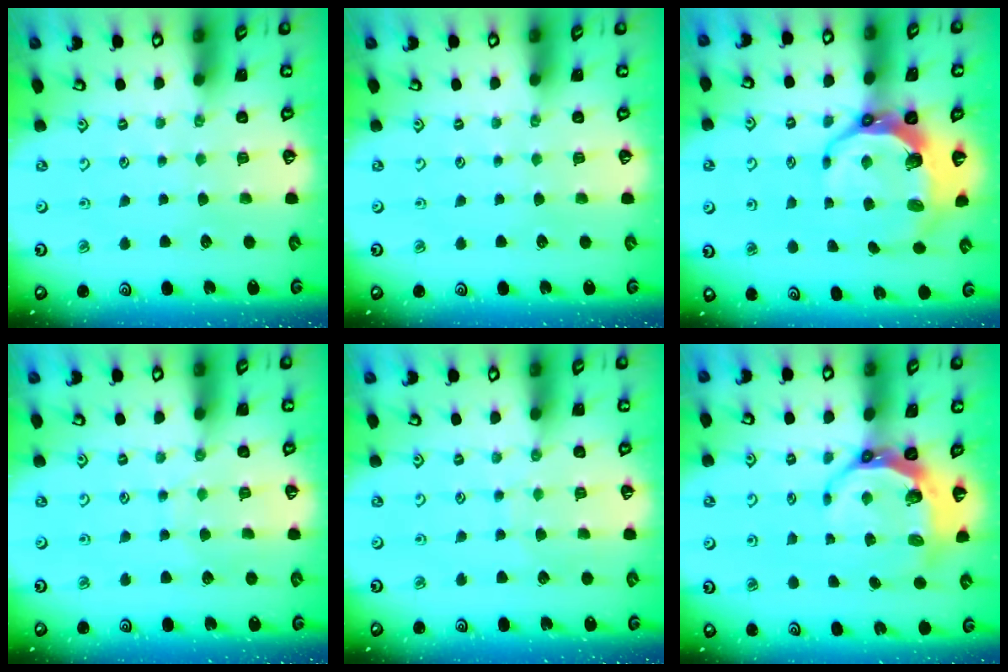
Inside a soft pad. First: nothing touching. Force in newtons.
{"total": 0.0}
{"total": 10.8, "press": 9.5, "slide": 5.2}
{"total": 5.4, "press": 5.4, "slide": 0.5}
{"total": 5.1, "press": 5.0, "slide": 0.5}
{"total": 7.9, "press": 6.9, "slide": 3.8}